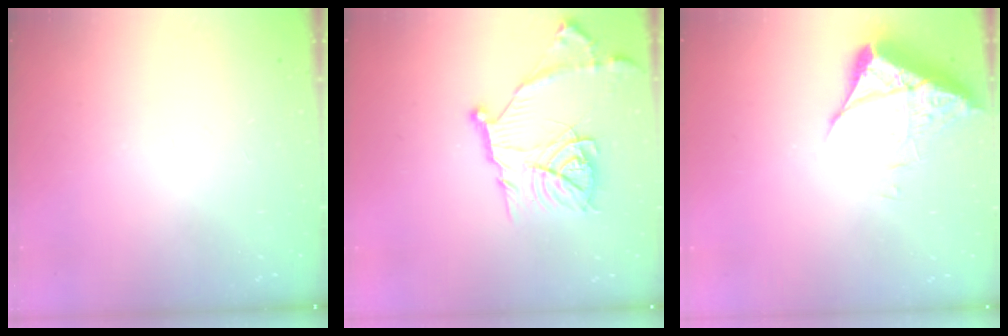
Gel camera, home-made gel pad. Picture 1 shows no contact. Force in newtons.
{"total": 17.5, "press": 17.4, "slide": 1.6}
{"total": 6.1, "press": 6.1, "slide": 0.7}